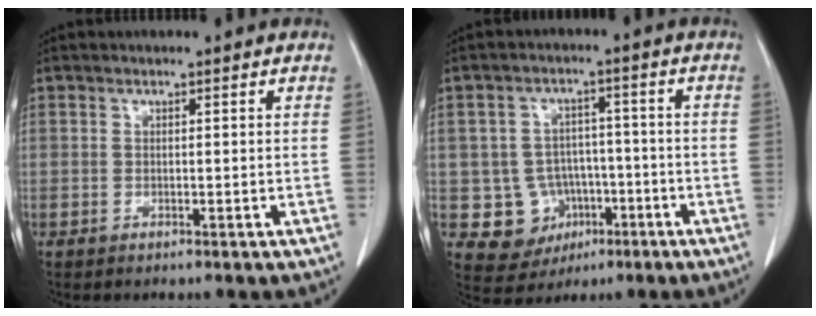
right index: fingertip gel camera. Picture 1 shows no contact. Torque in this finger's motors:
{"motor_torque": [0.02, -0.04, -0.23, -0.09]}